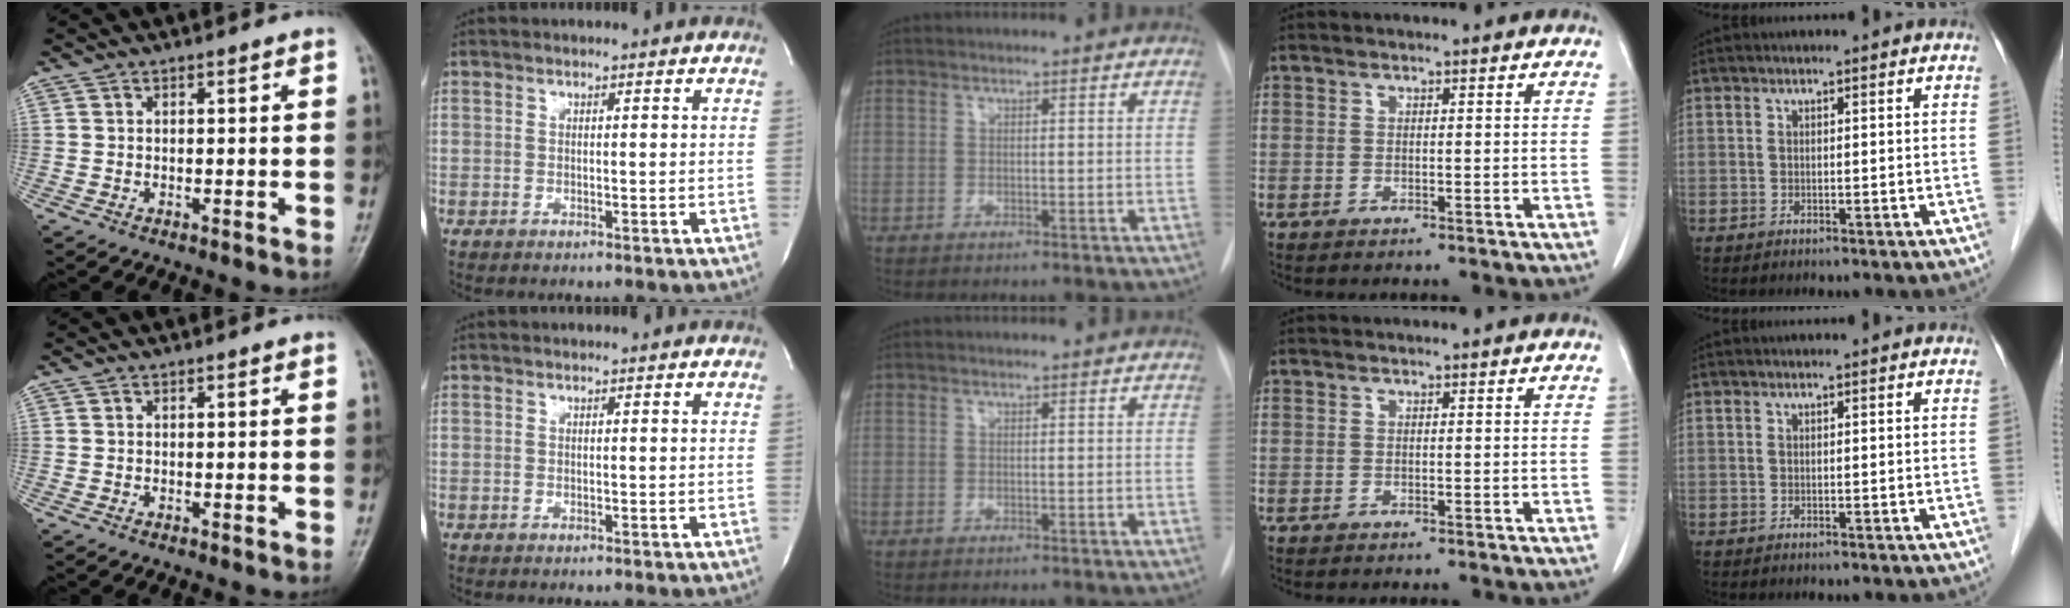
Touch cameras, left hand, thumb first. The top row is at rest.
{}